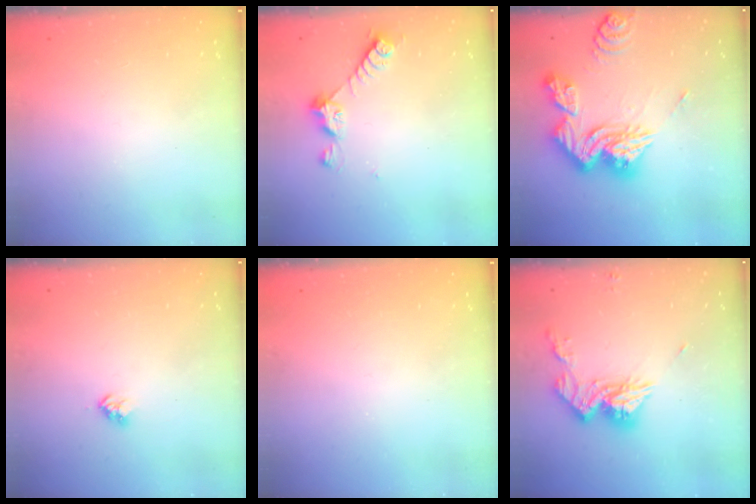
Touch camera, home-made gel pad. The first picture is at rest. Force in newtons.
{"total": 6.5, "press": 6.5, "slide": 0.7}
{"total": 18.2, "press": 18.1, "slide": 1.9}
{"total": 2.8, "press": 2.8, "slide": 0.4}
{"total": 0.0}
{"total": 12.3, "press": 12.2, "slide": 1.0}